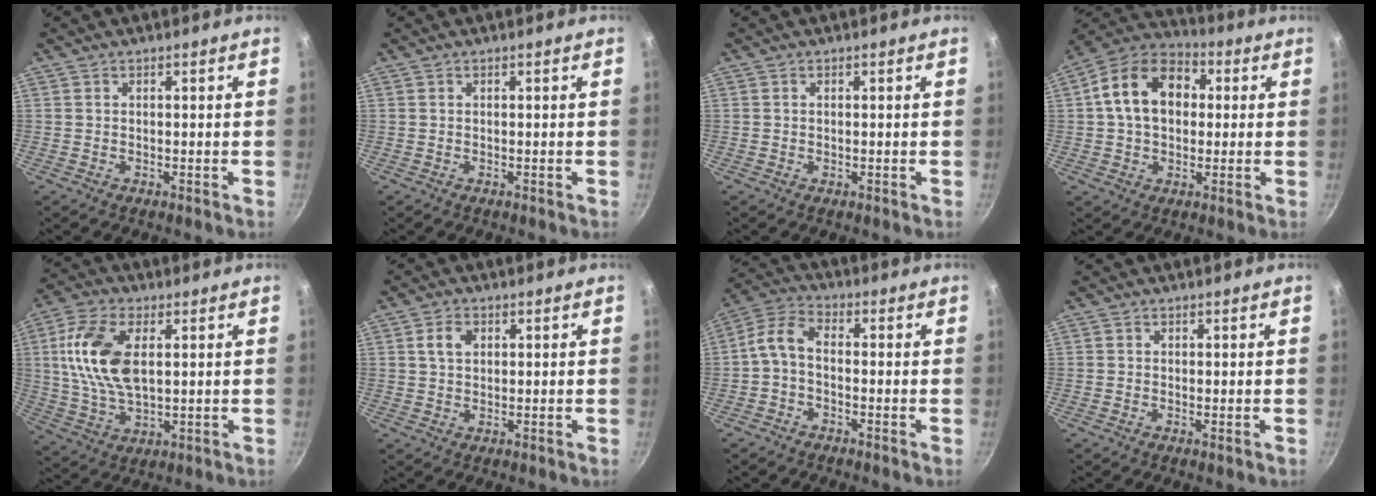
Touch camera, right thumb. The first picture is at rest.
{"total": 0.0}
{"total": 0.0}
{"total": 14.7, "force": [2.1, 10.7, 9.9], "torque": [-0.135, 0.029, 0.018]}
{"total": 13.9, "force": [2.7, 7.4, 11.4], "torque": [-0.220, 0.000, 0.050]}
{"total": 3.6, "force": [1.1, 2.5, 2.3], "torque": [-0.033, 0.004, 0.017]}
{"total": 5.9, "force": [-1.5, 3.5, 4.5], "torque": [-0.101, 0.035, -0.042]}
{"total": 0.0}